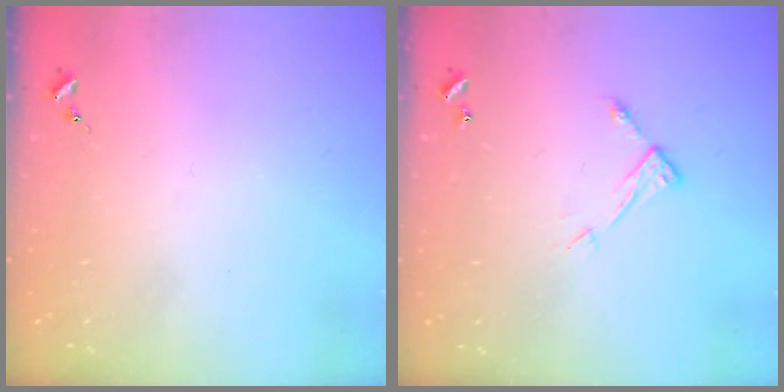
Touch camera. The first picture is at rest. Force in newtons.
{"total": 6.3, "press": 6.3, "slide": 0.4}